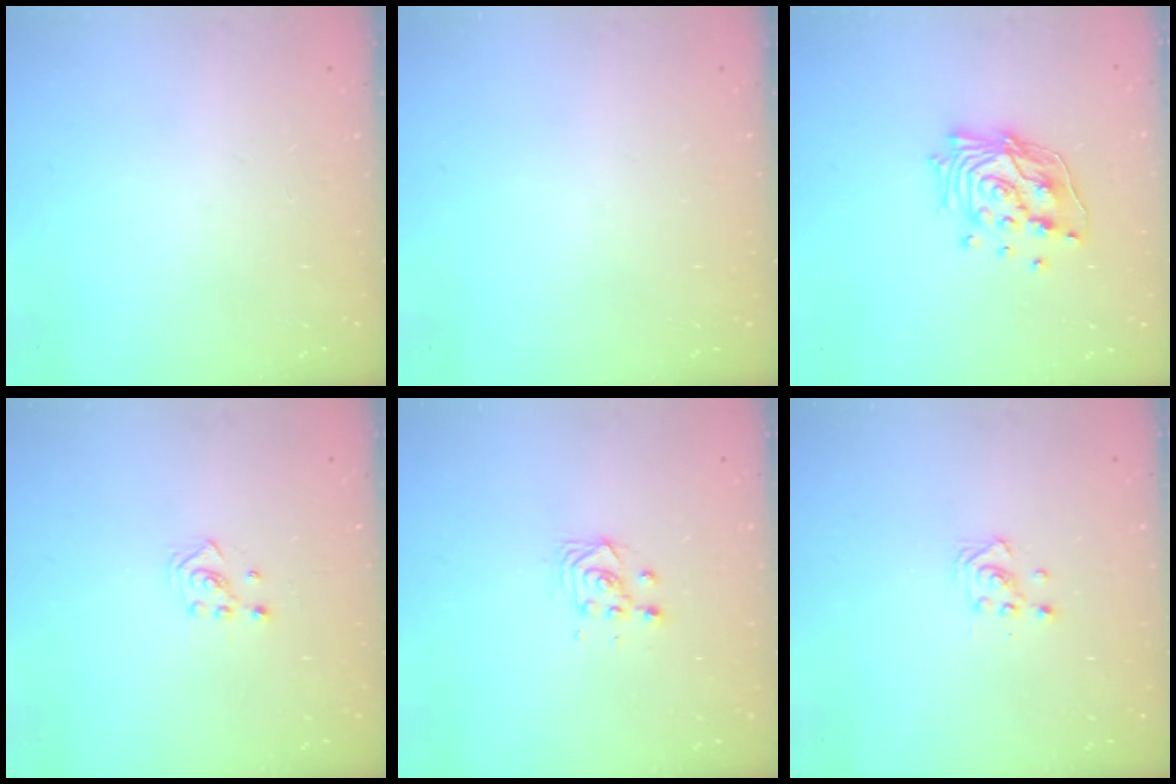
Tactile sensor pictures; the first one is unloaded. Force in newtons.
{"total": 0.0}
{"total": 15.0, "press": 14.9, "slide": 2.0}
{"total": 2.5, "press": 2.4, "slide": 0.8}
{"total": 4.3, "press": 4.3, "slide": 0.6}
{"total": 3.1, "press": 3.1, "slide": 0.2}